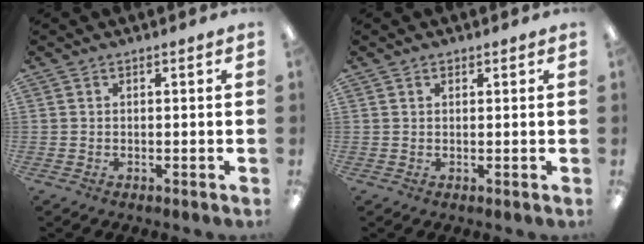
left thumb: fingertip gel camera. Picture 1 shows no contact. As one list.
[{"total": 1.1, "force": [0.7, 0.7, 0.5], "torque": [-0.003, -0.001, 0.010]}]